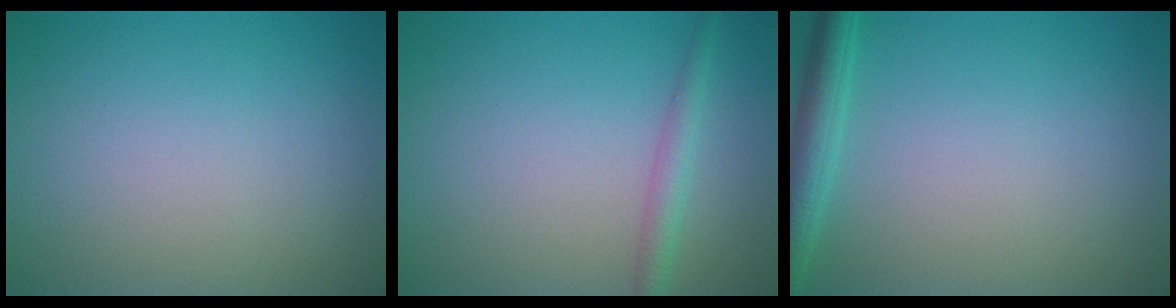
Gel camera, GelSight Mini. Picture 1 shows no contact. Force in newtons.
{"total": 2.0, "press": 2.0, "slide": 0.0}
{"total": 3.0, "press": 3.0, "slide": 0.2}